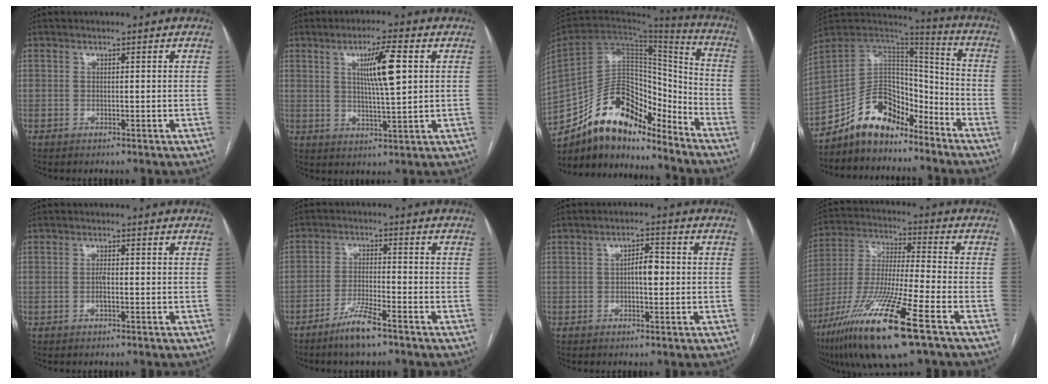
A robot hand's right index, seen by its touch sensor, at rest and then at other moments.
{"total": 7.9, "force": [2.2, 0.4, 7.6], "torque": [-0.134, -0.001, 0.037]}
{"total": 20.1, "force": [-15.9, 8.1, 9.2], "torque": [-0.178, 0.036, -0.273]}
{"total": 13.7, "force": [-10.5, 6.6, 5.8], "torque": [-0.093, 0.047, -0.188]}
{"total": 1.4, "force": [-0.3, 0.3, 1.3], "torque": [-0.027, 0.000, -0.006]}
{"total": 5.9, "force": [-4.3, 0.4, 4.0], "torque": [-0.080, -0.008, -0.082]}
{"total": 3.4, "force": [-0.2, 1.3, 3.2], "torque": [-0.049, 0.009, -0.005]}
{"total": 19.8, "force": [-10.6, 0.9, 16.7], "torque": [-0.351, -0.049, -0.199]}